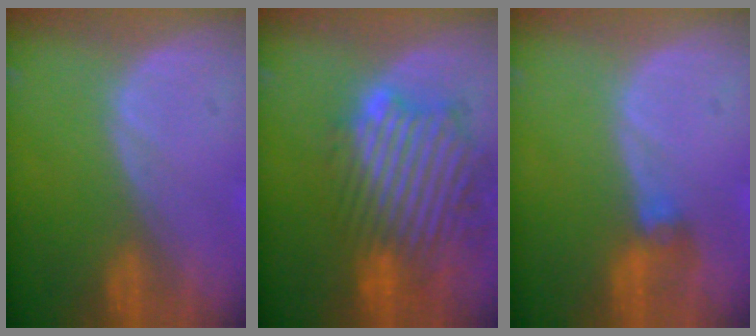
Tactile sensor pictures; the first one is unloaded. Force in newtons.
{"total": 11.7, "press": 10.7, "slide": 5.0}
{"total": 3.0, "press": 2.7, "slide": 1.4}